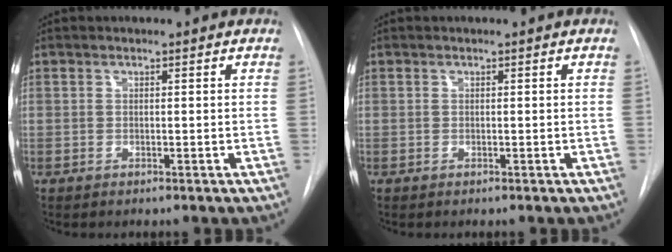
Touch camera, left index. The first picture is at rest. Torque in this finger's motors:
{"motor_torque": [0.00, 0.00, 0.00, 0.00]}